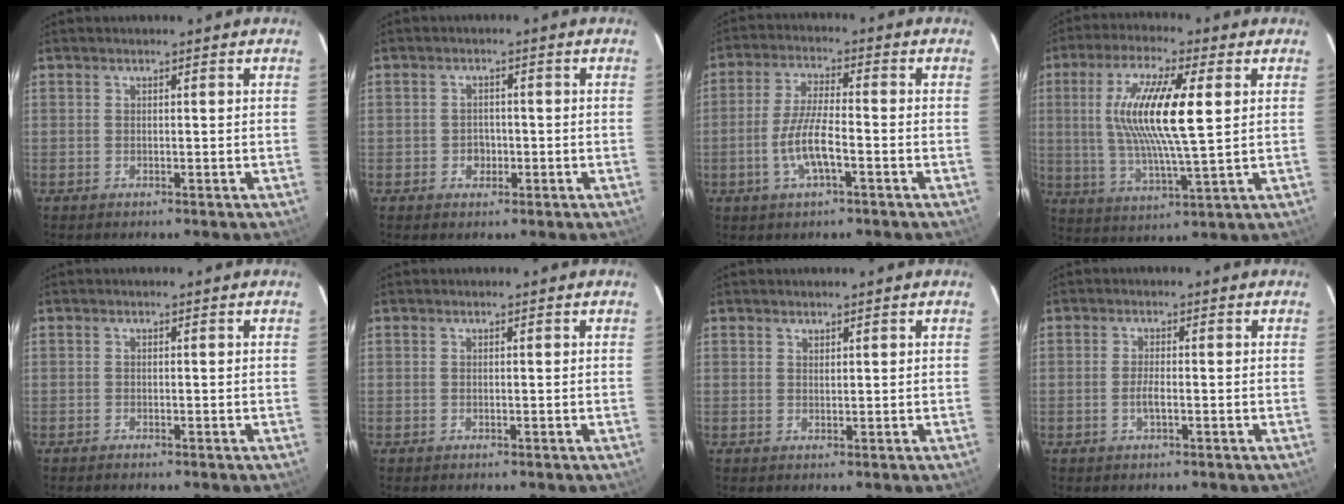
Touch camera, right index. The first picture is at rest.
{"total": 2.5, "force": [-0.8, 2.3, 0.8], "torque": [-0.014, 0.007, -0.007]}
{"total": 7.7, "force": [-2.9, 1.5, 7.0], "torque": [-0.144, 0.000, -0.056]}
{"total": 15.2, "force": [2.9, 2.6, 14.7], "torque": [-0.278, 0.000, 0.054]}
{"total": 0.6, "force": [-0.6, 0.2, 0.2], "torque": [-0.006, -0.001, -0.011]}
{"total": 0.0}
{"total": 0.8, "force": [0.8, 0.3, 0.1], "torque": [-0.003, 0.001, 0.015]}
{"total": 2.0, "force": [-0.7, 0.3, 1.9], "torque": [-0.039, 0.000, -0.013]}